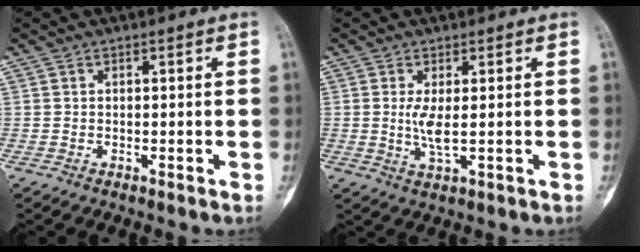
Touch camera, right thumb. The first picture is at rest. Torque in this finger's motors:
{"motor_torque": [3.60, 1.14, 0.37, -0.22, 0.01]}